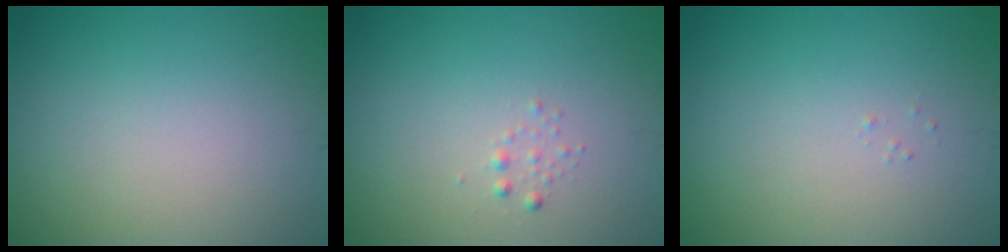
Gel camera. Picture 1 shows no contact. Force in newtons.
{"total": 0.6, "press": 0.6, "slide": 0.1}
{"total": 0.0}